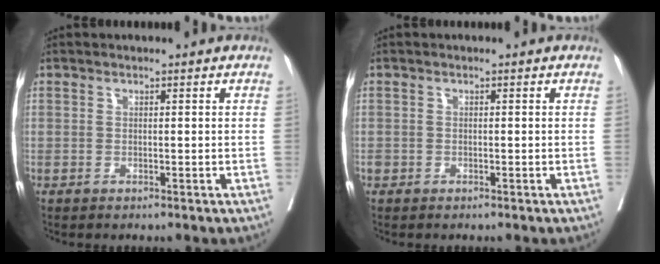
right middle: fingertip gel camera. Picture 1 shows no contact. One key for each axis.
{"total": 0.6, "fx": -0.3, "fy": 0.5, "fz": 0.1, "tx": -0.002, "ty": 0.003, "tz": -0.006}